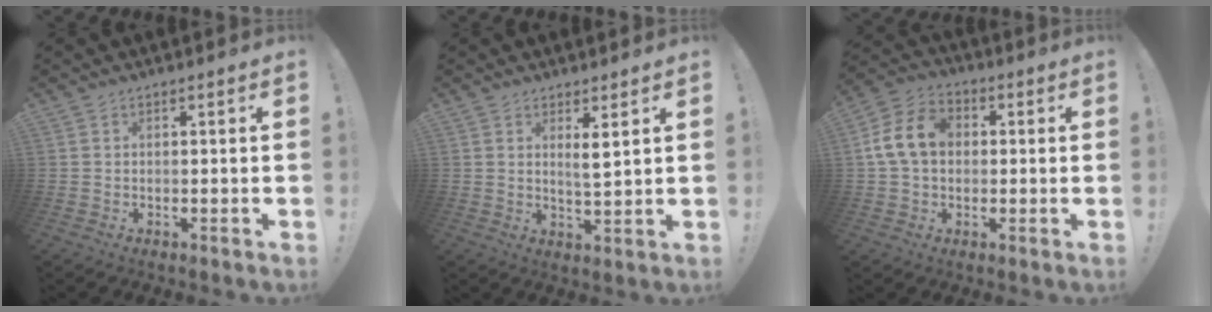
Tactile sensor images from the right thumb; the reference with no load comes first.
{"total": 3.9, "force": [2.2, 0.4, 3.2], "torque": [-0.041, -0.020, 0.030]}
{"total": 12.8, "force": [1.5, 9.8, 8.2], "torque": [-0.151, 0.017, 0.030]}